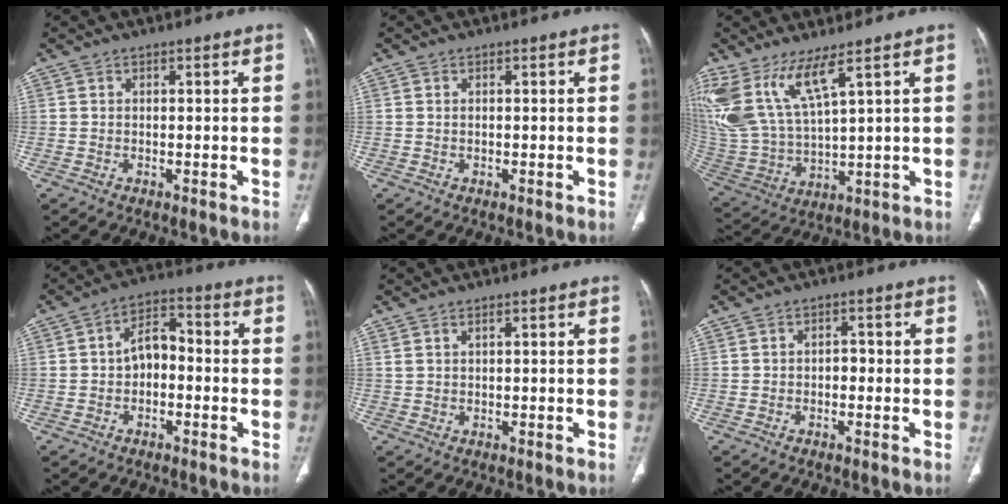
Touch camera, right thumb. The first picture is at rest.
{"total": 0.0}
{"total": 14.0, "force": [8.4, 3.8, 10.5], "torque": [-0.235, -0.040, 0.193]}
{"total": 6.6, "force": [-0.8, 4.4, 4.8], "torque": [-0.061, 0.029, -0.026]}
{"total": 1.2, "force": [0.9, 0.3, 0.8], "torque": [-0.019, 0.003, 0.024]}
{"total": 1.6, "force": [-0.4, 1.2, 1.1], "torque": [-0.006, 0.005, -0.012]}